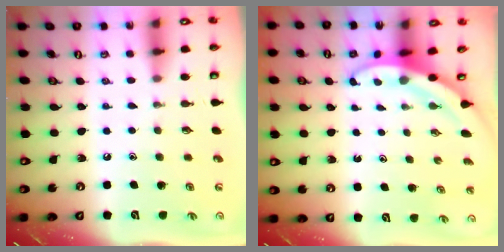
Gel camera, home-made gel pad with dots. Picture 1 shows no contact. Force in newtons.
{"total": 3.2, "press": 3.2, "slide": 0.1}